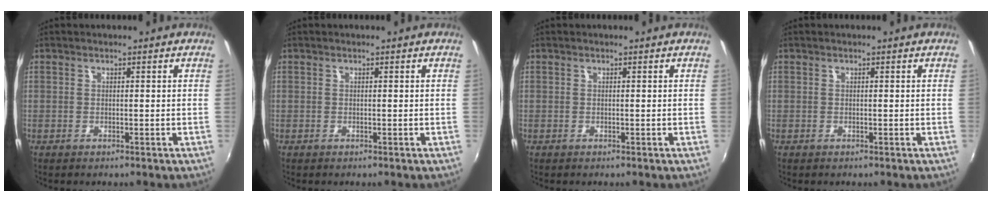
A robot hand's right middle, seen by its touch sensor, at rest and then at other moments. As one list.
[{"total": 0.0}, {"total": 0.0}, {"total": 0.0}]